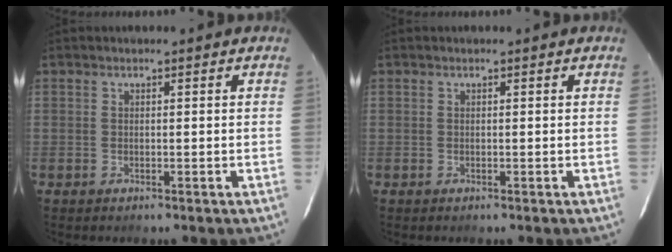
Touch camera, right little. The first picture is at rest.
{"total": 0.0}